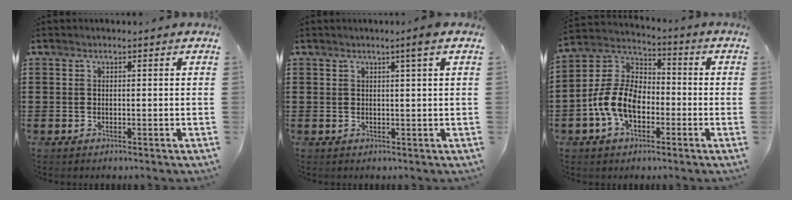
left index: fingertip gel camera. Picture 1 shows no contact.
{"total": 2.1, "force": [1.2, -0.4, 1.7], "torque": [-0.035, -0.004, 0.020]}
{"total": 9.3, "force": [-3.5, 5.8, 6.4], "torque": [-0.172, -0.002, -0.079]}